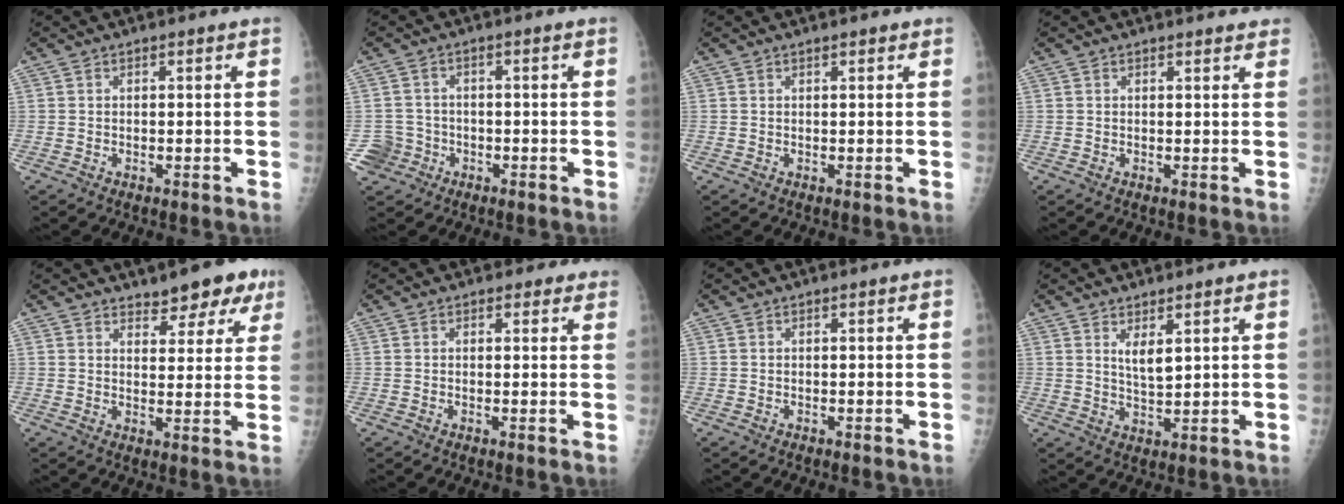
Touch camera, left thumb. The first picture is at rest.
{"total": 4.6, "force": [-1.9, 4.1, -0.1], "torque": [0.023, 0.016, -0.033]}
{"total": 0.7, "force": [0.5, 0.2, 0.4], "torque": [-0.007, -0.002, 0.007]}
{"total": 3.7, "force": [3.4, 0.8, 1.3], "torque": [-0.003, -0.007, 0.029]}
{"total": 7.2, "force": [5.3, 3.3, 3.7], "torque": [-0.013, -0.030, 0.066]}
{"total": 2.4, "force": [2.0, 1.3, 0.0], "torque": [0.019, -0.010, 0.010]}
{"total": 0.0}
{"total": 3.9, "force": [2.0, 1.3, 3.1], "torque": [-0.052, -0.021, 0.040]}